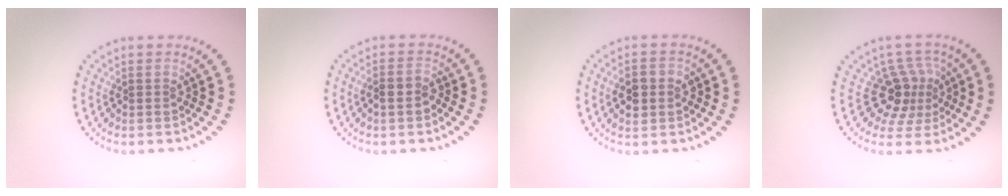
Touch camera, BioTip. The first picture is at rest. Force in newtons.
{"total": 1.8, "press": 1.7, "slide": 0.7}
{"total": 3.5, "press": 3.5, "slide": 0.3}
{"total": 3.6, "press": 2.7, "slide": 2.4}